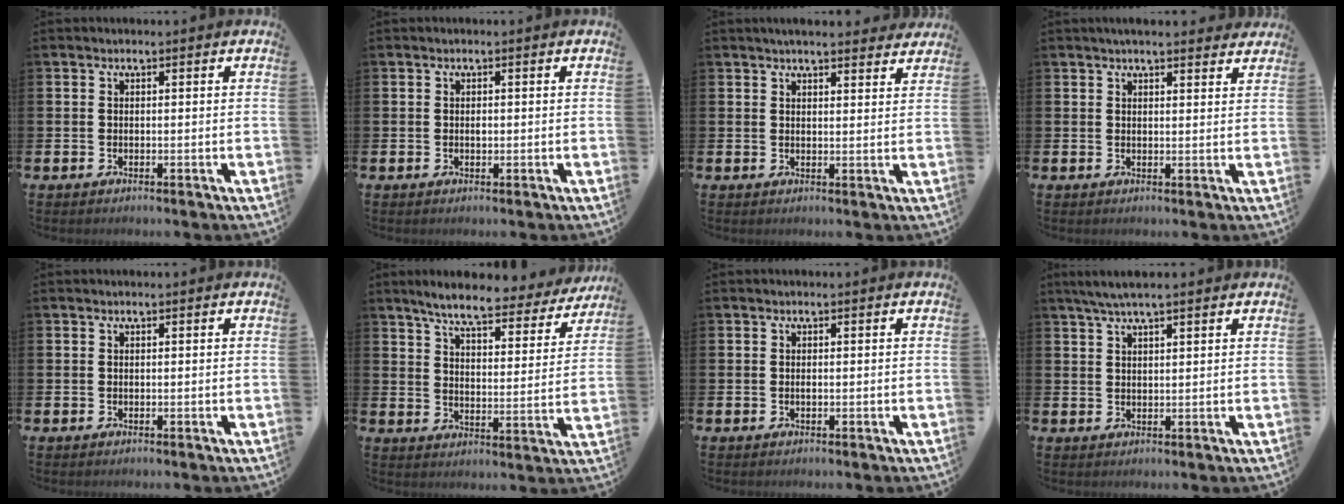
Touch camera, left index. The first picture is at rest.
{"total": 0.6, "force": [-0.1, 0.3, 0.4], "torque": [-0.010, 0.002, -0.002]}
{"total": 3.6, "force": [3.4, 0.4, 0.8], "torque": [-0.015, -0.015, 0.062]}
{"total": 3.0, "force": [2.8, 0.3, 0.7], "torque": [-0.012, -0.013, 0.050]}
{"total": 0.0}
{"total": 7.2, "force": [6.4, 1.0, 3.1], "torque": [-0.085, -0.035, 0.109]}
{"total": 0.0}
{"total": 3.8, "force": [2.9, 0.6, 2.3], "torque": [-0.051, 0.000, 0.053]}